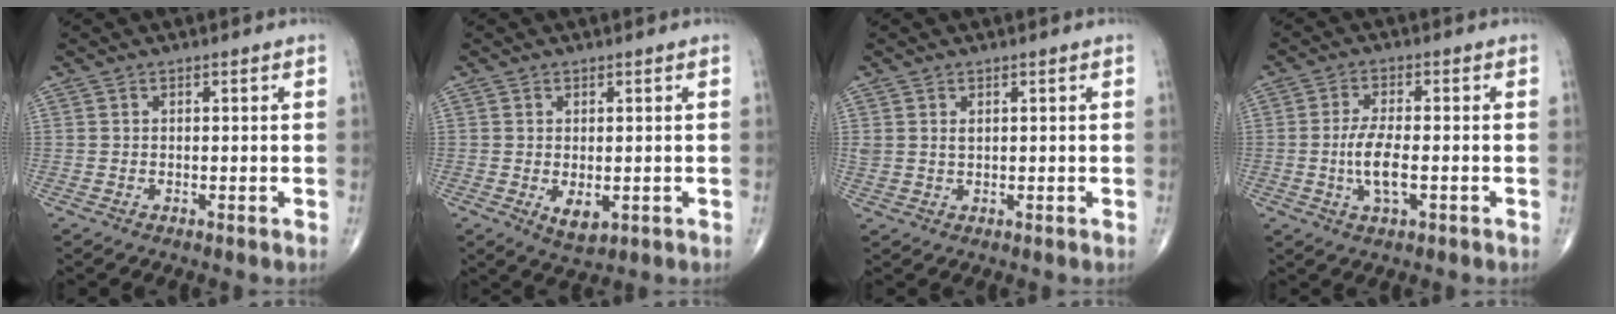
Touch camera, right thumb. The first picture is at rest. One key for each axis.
{"total": 3.8, "fx": -0.7, "fy": 2.1, "fz": 3.1, "tx": -0.044, "ty": -0.009, "tz": -0.002}
{"total": 1.7, "fx": 0.7, "fy": 1.1, "fz": 1.1, "tx": -0.022, "ty": 0.000, "tz": 0.020}
{"total": 6.5, "fx": -1.3, "fy": 2.4, "fz": 5.9, "tx": -0.121, "ty": 0.002, "tz": -0.025}